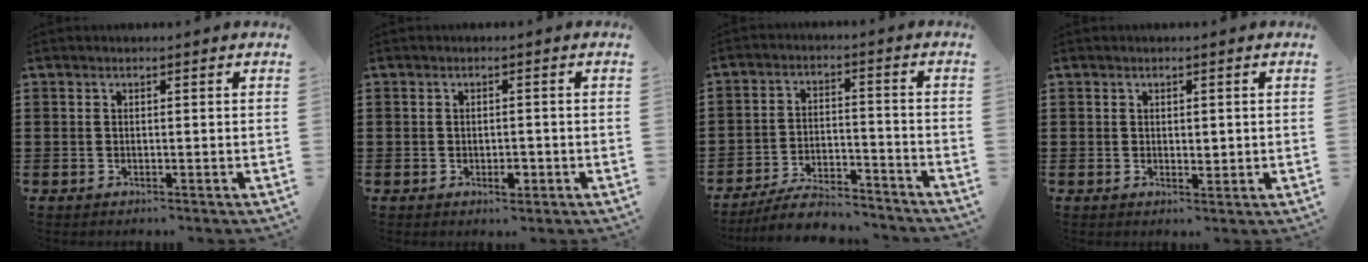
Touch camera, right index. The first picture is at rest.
{"total": 2.6, "force": [-0.9, 1.3, 2.1], "torque": [-0.030, -0.003, -0.017]}
{"total": 6.6, "force": [-6.2, 0.9, 1.8], "torque": [-0.038, 0.009, -0.120]}
{"total": 1.1, "force": [0.3, 0.9, 0.5], "torque": [-0.011, 0.008, 0.005]}